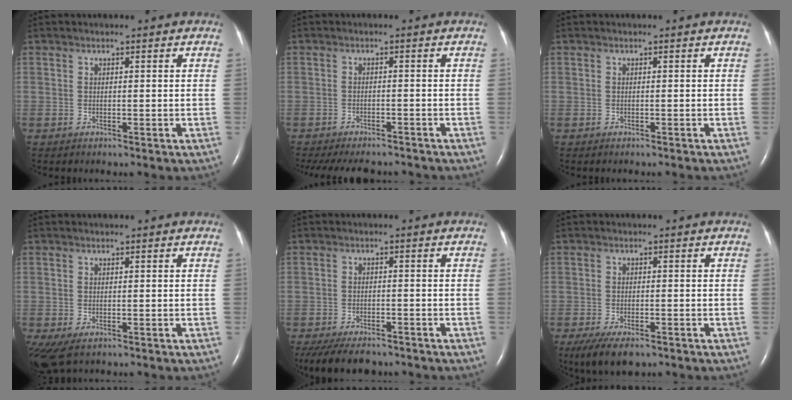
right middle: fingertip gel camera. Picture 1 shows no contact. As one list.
[{"total": 12.4, "force": [-10.9, 3.7, 4.7], "torque": [-0.096, -0.008, -0.142]}, {"total": 1.2, "force": [-1.1, 0.3, 0.5], "torque": [-0.010, -0.003, -0.012]}, {"total": 3.0, "force": [-1.4, 1.5, 2.2], "torque": [-0.046, -0.010, -0.018]}, {"total": 10.3, "force": [-8.4, 3.8, 4.7], "torque": [-0.088, -0.014, -0.122]}, {"total": 6.8, "force": [-4.7, 2.4, 4.3], "torque": [-0.075, -0.014, -0.074]}]